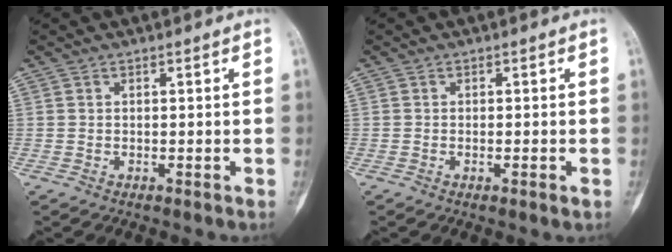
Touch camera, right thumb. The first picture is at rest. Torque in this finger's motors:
{"motor_torque": [-0.27, 0.02, -0.10, -0.04, -0.07]}